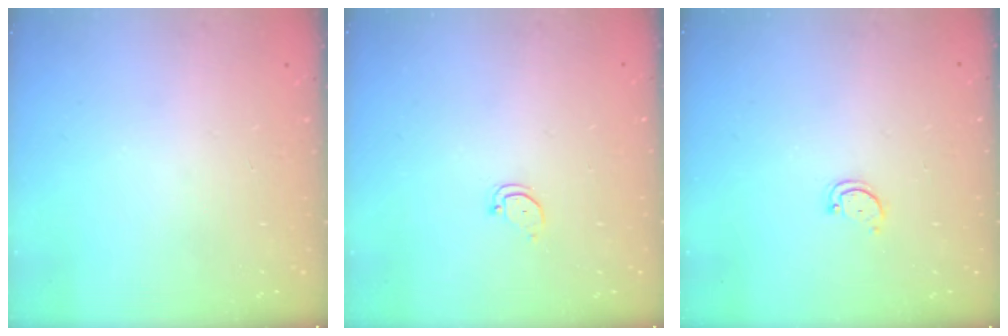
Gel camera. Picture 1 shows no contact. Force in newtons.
{"total": 2.4, "press": 2.4, "slide": 0.2}
{"total": 2.9, "press": 2.9, "slide": 0.4}